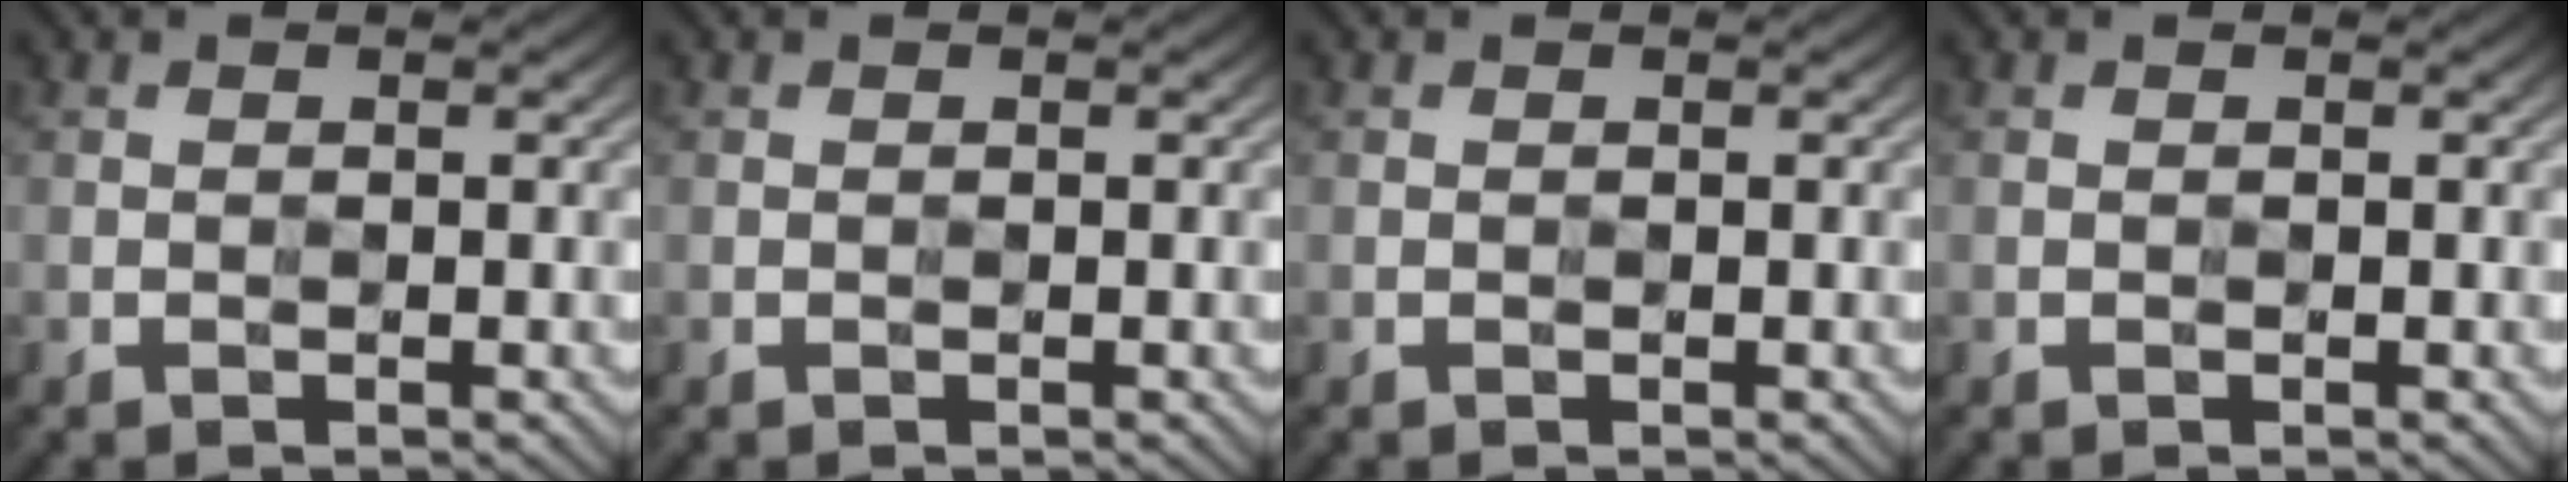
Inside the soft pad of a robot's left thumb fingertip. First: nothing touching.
{"total": 0.0}
{"total": 0.0}
{"total": 0.0}